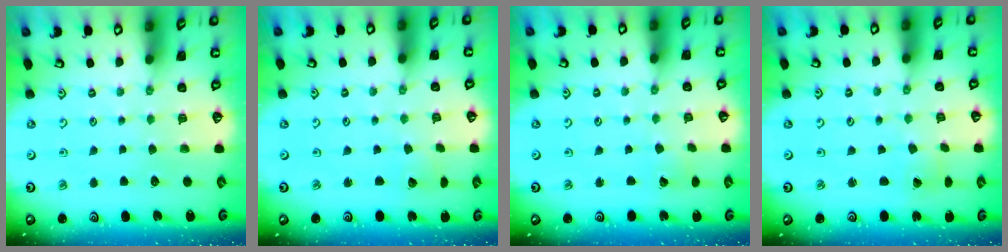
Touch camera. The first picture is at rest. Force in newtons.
{"total": 2.6, "press": 2.6, "slide": 0.2}
{"total": 1.4, "press": 1.4, "slide": 0.1}
{"total": 2.0, "press": 2.0, "slide": 0.2}